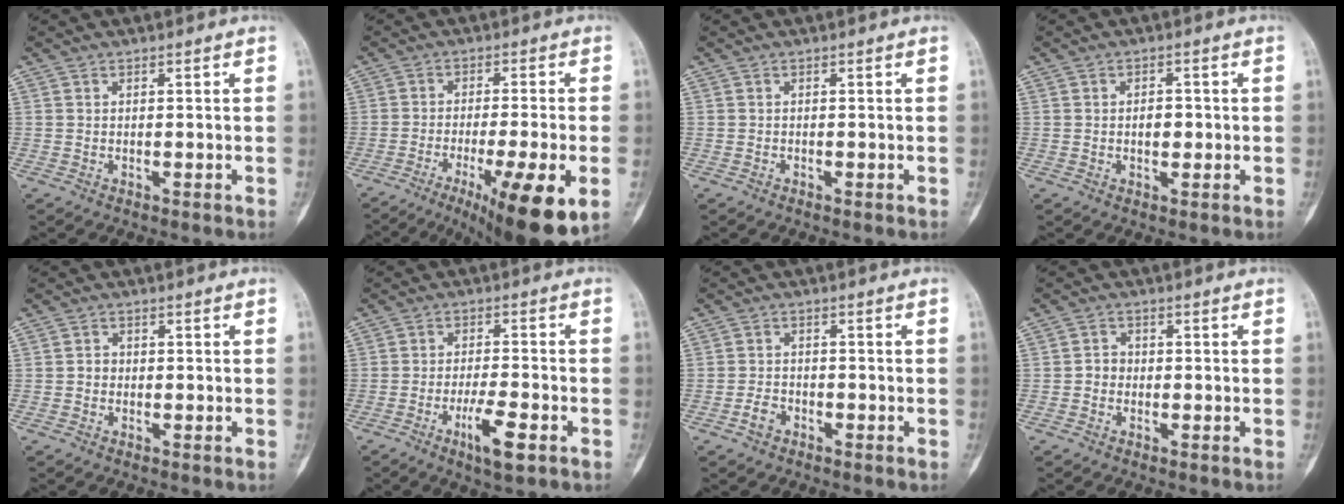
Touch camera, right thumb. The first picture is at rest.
{"total": 16.9, "force": [-6.9, 3.1, 15.2], "torque": [-0.201, -0.009, -0.098]}
{"total": 0.0}
{"total": 3.1, "force": [-0.1, 1.9, 2.5], "torque": [-0.028, 0.003, -0.002]}
{"total": 1.5, "force": [-0.2, 1.3, 0.6], "torque": [-0.002, 0.006, -0.007]}
{"total": 7.2, "force": [-3.4, 1.7, 6.1], "torque": [-0.107, 0.010, -0.055]}
{"total": 2.6, "force": [-1.5, 1.7, 1.2], "torque": [-0.017, 0.013, -0.027]}
{"total": 2.2, "force": [-0.5, 2.0, 0.9], "torque": [-0.002, 0.008, -0.015]}